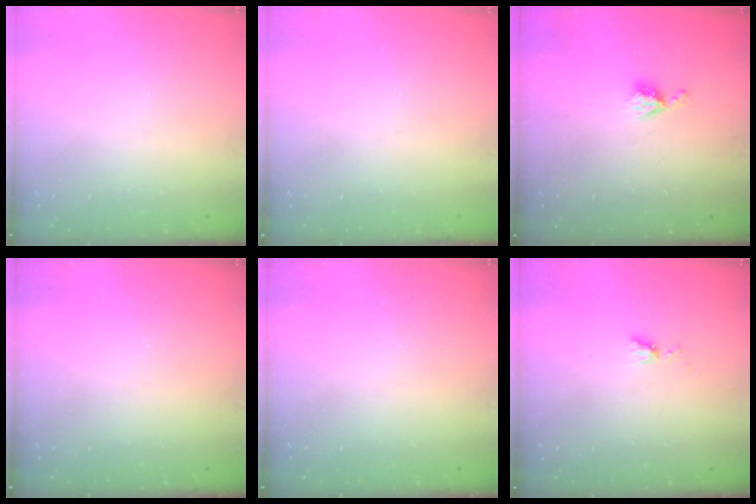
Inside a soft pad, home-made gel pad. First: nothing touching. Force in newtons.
{"total": 0.7, "press": 0.7, "slide": 0.1}
{"total": 5.8, "press": 5.7, "slide": 0.7}
{"total": 0.0}
{"total": 0.0}
{"total": 3.7, "press": 3.6, "slide": 0.7}